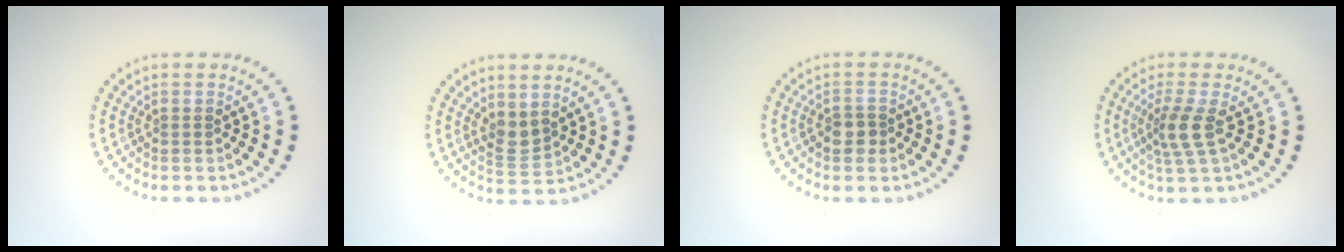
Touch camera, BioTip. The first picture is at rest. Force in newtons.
{"total": 2.0, "press": 1.6, "slide": 1.2}
{"total": 1.8, "press": 1.7, "slide": 0.7}
{"total": 2.8, "press": 2.2, "slide": 1.8}